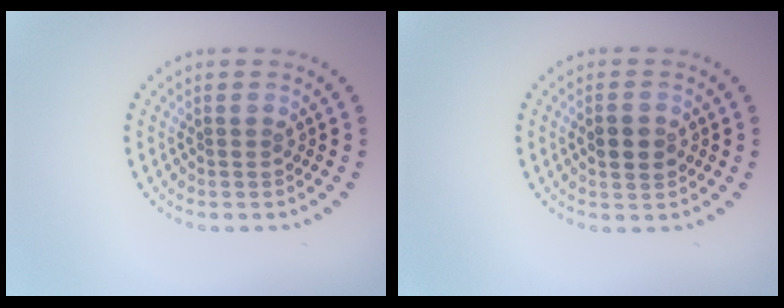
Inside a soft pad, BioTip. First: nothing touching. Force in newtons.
{"total": 2.2, "press": 2.2, "slide": 0.1}